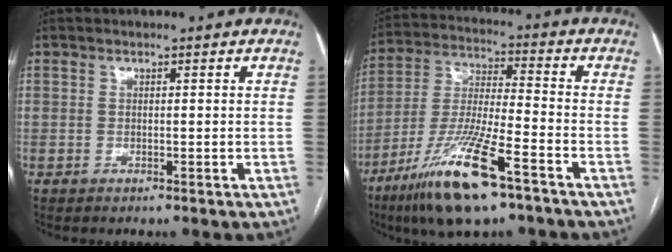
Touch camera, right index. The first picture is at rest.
{"total": 16.3, "force": [-9.9, 2.0, 12.8], "torque": [-0.274, -0.037, -0.182]}